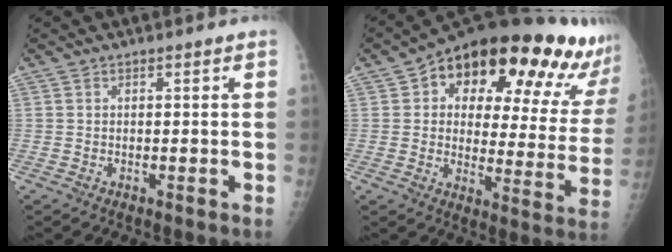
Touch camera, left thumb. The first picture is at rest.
{"total": 26.6, "force": [17.0, 10.5, 17.6], "torque": [-0.198, -0.049, 0.221]}